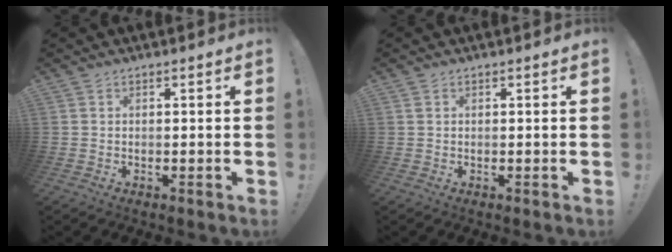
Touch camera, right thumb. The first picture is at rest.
{"total": 0.7, "force": [0.3, 0.6, 0.1], "torque": [-0.003, 0.002, 0.006]}